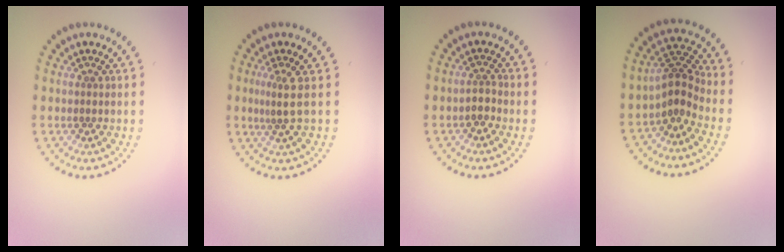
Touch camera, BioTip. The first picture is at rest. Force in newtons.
{"total": 1.9, "press": 1.2, "slide": 1.5}
{"total": 1.4, "press": 1.1, "slide": 0.8}
{"total": 2.9, "press": 2.2, "slide": 1.9}